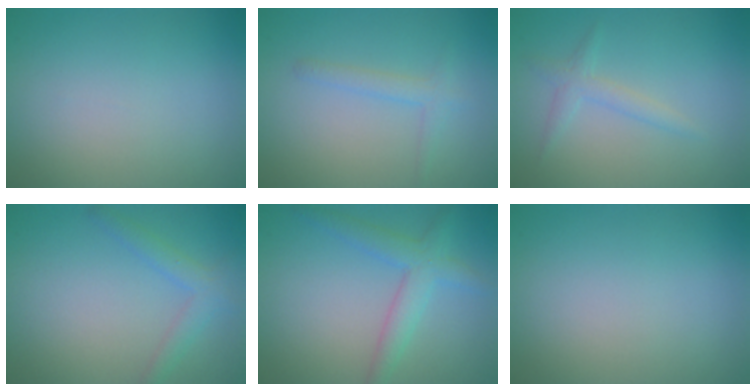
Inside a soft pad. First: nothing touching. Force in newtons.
{"total": 1.6, "press": 1.6, "slide": 0.1}
{"total": 1.5, "press": 1.5, "slide": 0.1}
{"total": 2.2, "press": 2.2, "slide": 0.0}
{"total": 3.2, "press": 3.2, "slide": 0.1}
{"total": 0.0}